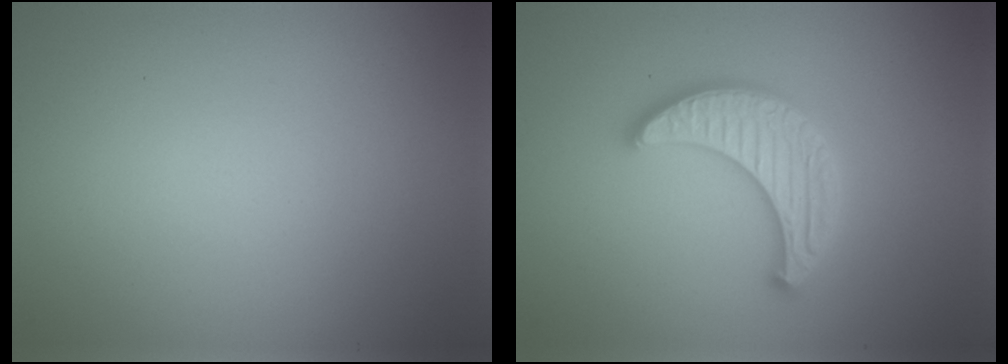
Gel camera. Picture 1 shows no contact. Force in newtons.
{"total": 4.8, "press": 4.8, "slide": 0.8}